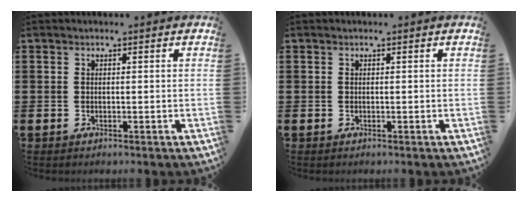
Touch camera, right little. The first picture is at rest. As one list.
[{"total": 0.0}]